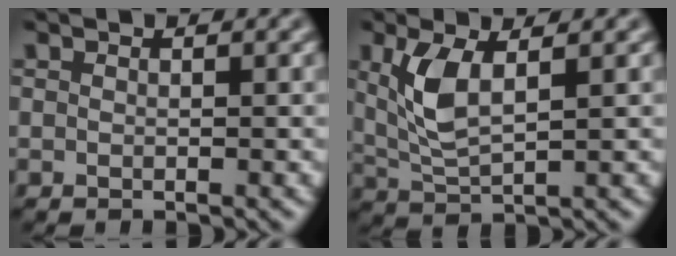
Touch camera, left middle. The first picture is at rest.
{"total": 4.3, "force": [1.3, 1.7, 3.7], "torque": [-0.089, -0.002, 0.031]}